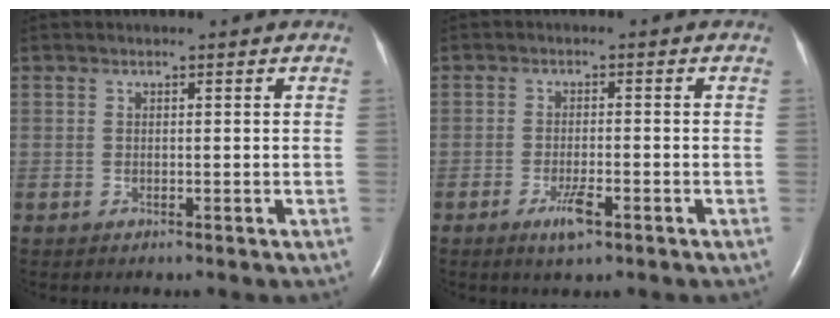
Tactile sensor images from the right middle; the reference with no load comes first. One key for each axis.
{"total": 3.6, "fx": -2.0, "fy": 0.6, "fz": 2.9, "tx": -0.058, "ty": -0.004, "tz": -0.035}